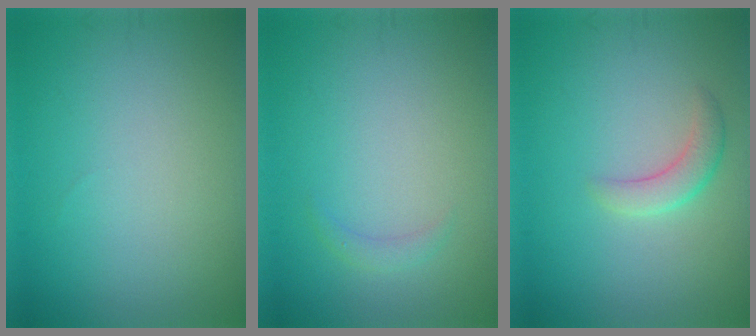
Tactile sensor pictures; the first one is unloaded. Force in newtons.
{"total": 0.9, "press": 0.9, "slide": 0.0}
{"total": 2.1, "press": 2.1, "slide": 0.2}